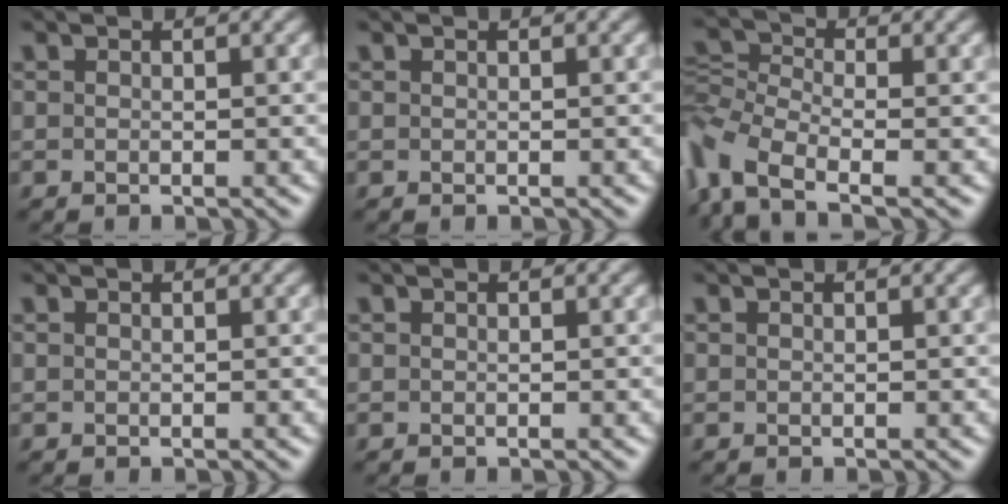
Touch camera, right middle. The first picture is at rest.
{"total": 0.0}
{"total": 7.1, "force": [-3.4, 3.9, 4.8], "torque": [-0.110, -0.002, -0.081]}
{"total": 0.0}
{"total": 0.0}
{"total": 0.0}